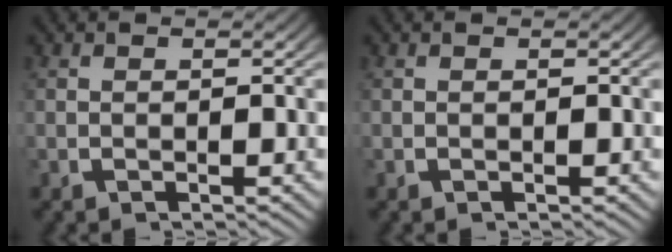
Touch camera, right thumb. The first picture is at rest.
{"total": 0.0}